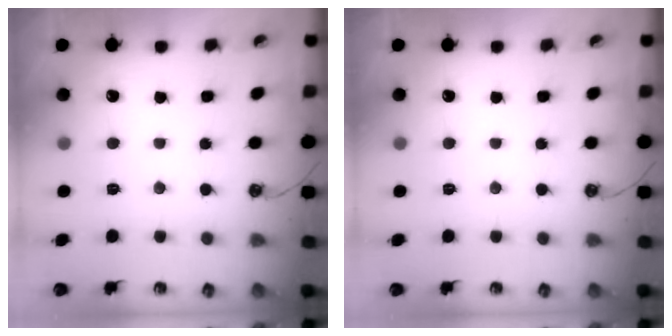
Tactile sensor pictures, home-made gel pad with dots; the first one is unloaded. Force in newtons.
{"total": 0.0}